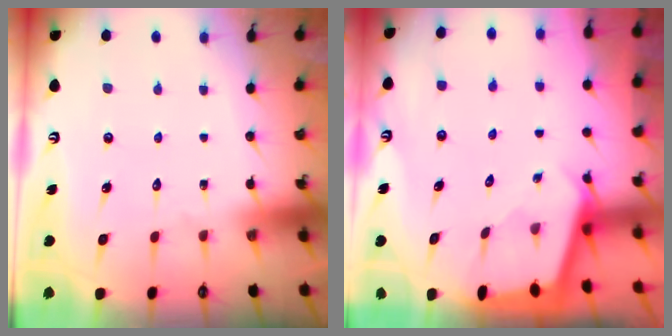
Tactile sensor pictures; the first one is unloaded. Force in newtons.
{"total": 1.7, "press": 1.7, "slide": 0.1}